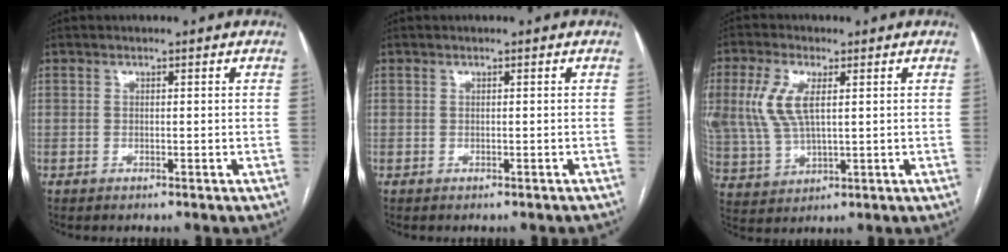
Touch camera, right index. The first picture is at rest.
{"total": 1.3, "force": [-1.3, 0.4, 0.2], "torque": [0.002, -0.001, -0.019]}
{"total": 9.9, "force": [2.7, 4.4, 8.5], "torque": [-0.206, 0.010, 0.060]}